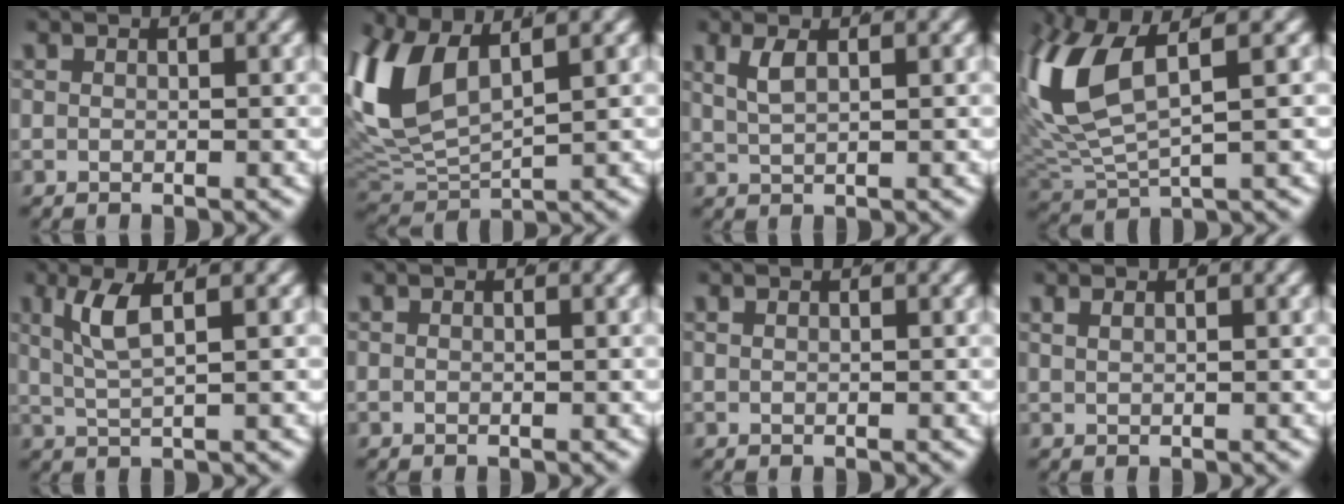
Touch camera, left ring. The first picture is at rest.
{"total": 7.4, "force": [2.0, 4.8, 5.3], "torque": [-0.151, -0.006, 0.046]}
{"total": 1.5, "force": [0.8, 0.0, 1.2], "torque": [-0.033, -0.005, 0.027]}
{"total": 7.5, "force": [1.5, 4.4, 5.9], "torque": [-0.150, -0.006, 0.040]}
{"total": 2.8, "force": [1.2, 0.2, 2.5], "torque": [-0.061, -0.004, 0.031]}
{"total": 0.0}
{"total": 0.6, "force": [0.4, -0.4, 0.2], "torque": [0.001, 0.000, 0.008]}
{"total": 0.9, "force": [0.7, -0.4, 0.3], "torque": [-0.006, -0.002, 0.018]}